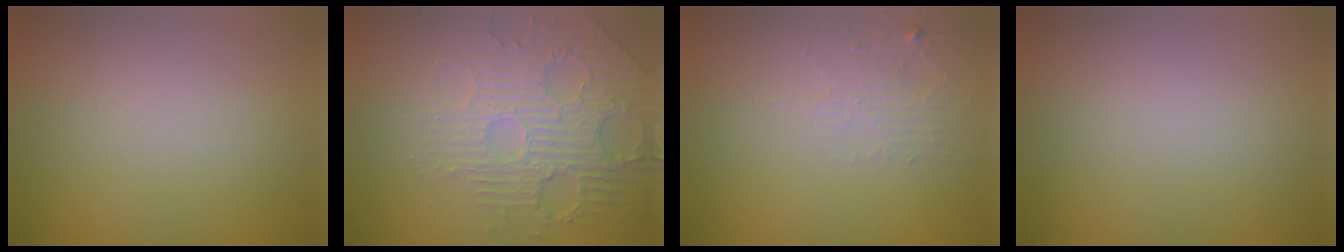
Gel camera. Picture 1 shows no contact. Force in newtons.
{"total": 4.6, "press": 3.8, "slide": 2.7}
{"total": 1.9, "press": 1.9, "slide": 0.3}
{"total": 0.0}